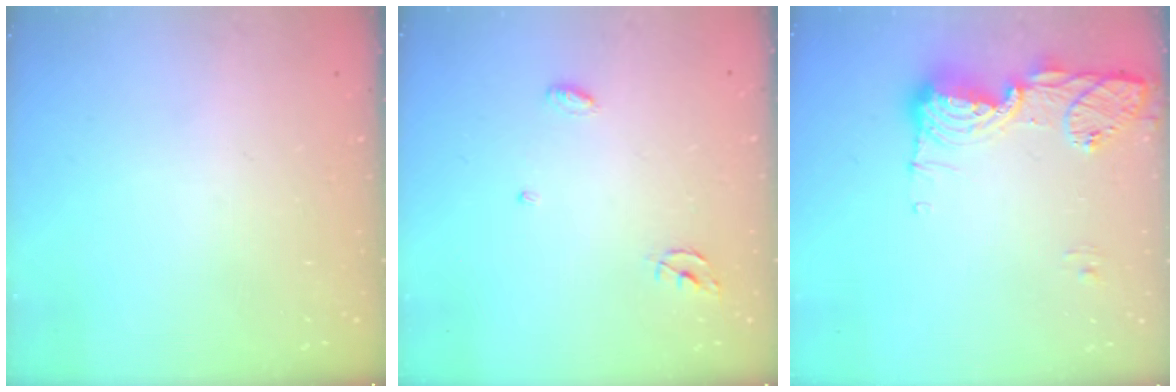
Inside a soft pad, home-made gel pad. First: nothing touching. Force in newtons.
{"total": 3.9, "press": 3.9, "slide": 0.2}
{"total": 16.1, "press": 15.2, "slide": 5.3}